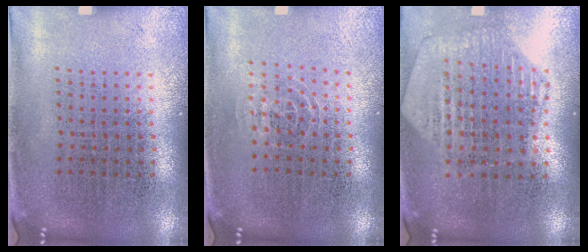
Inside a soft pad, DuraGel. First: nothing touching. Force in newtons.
{"total": 1.0, "press": 0.5, "slide": 0.8}
{"total": 1.2, "press": 1.2, "slide": 0.2}